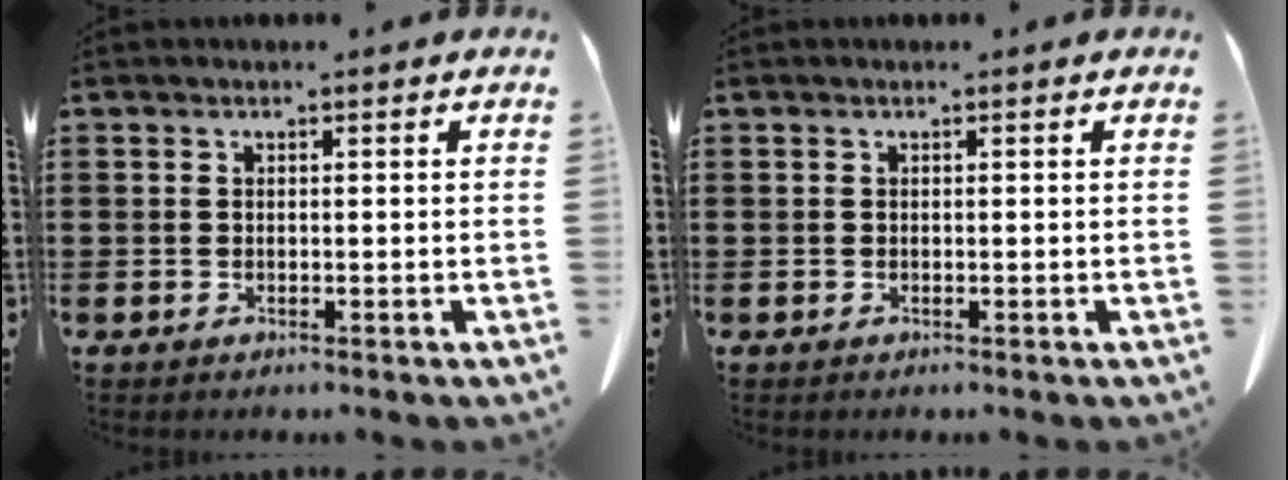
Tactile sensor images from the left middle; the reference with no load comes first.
{"total": 0.0}